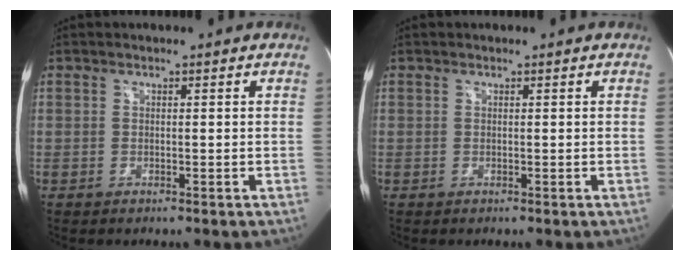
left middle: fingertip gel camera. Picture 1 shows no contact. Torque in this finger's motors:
{"motor_torque": [0.13, -0.05, -0.10, 0.00]}